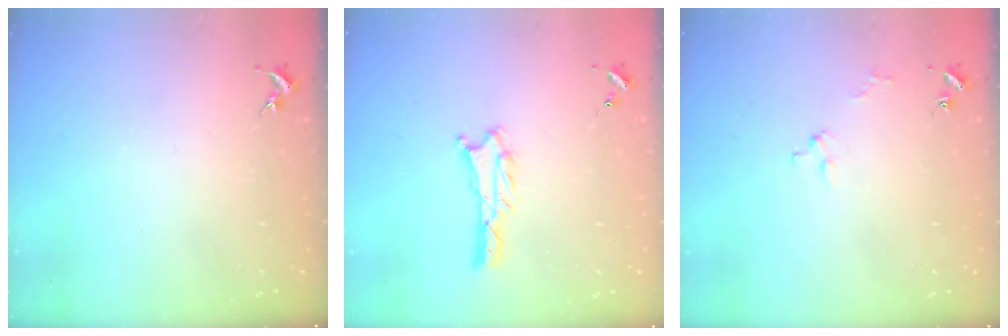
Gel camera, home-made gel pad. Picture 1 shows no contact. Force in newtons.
{"total": 2.0, "press": 2.0, "slide": 0.3}
{"total": 2.0, "press": 2.0, "slide": 0.1}